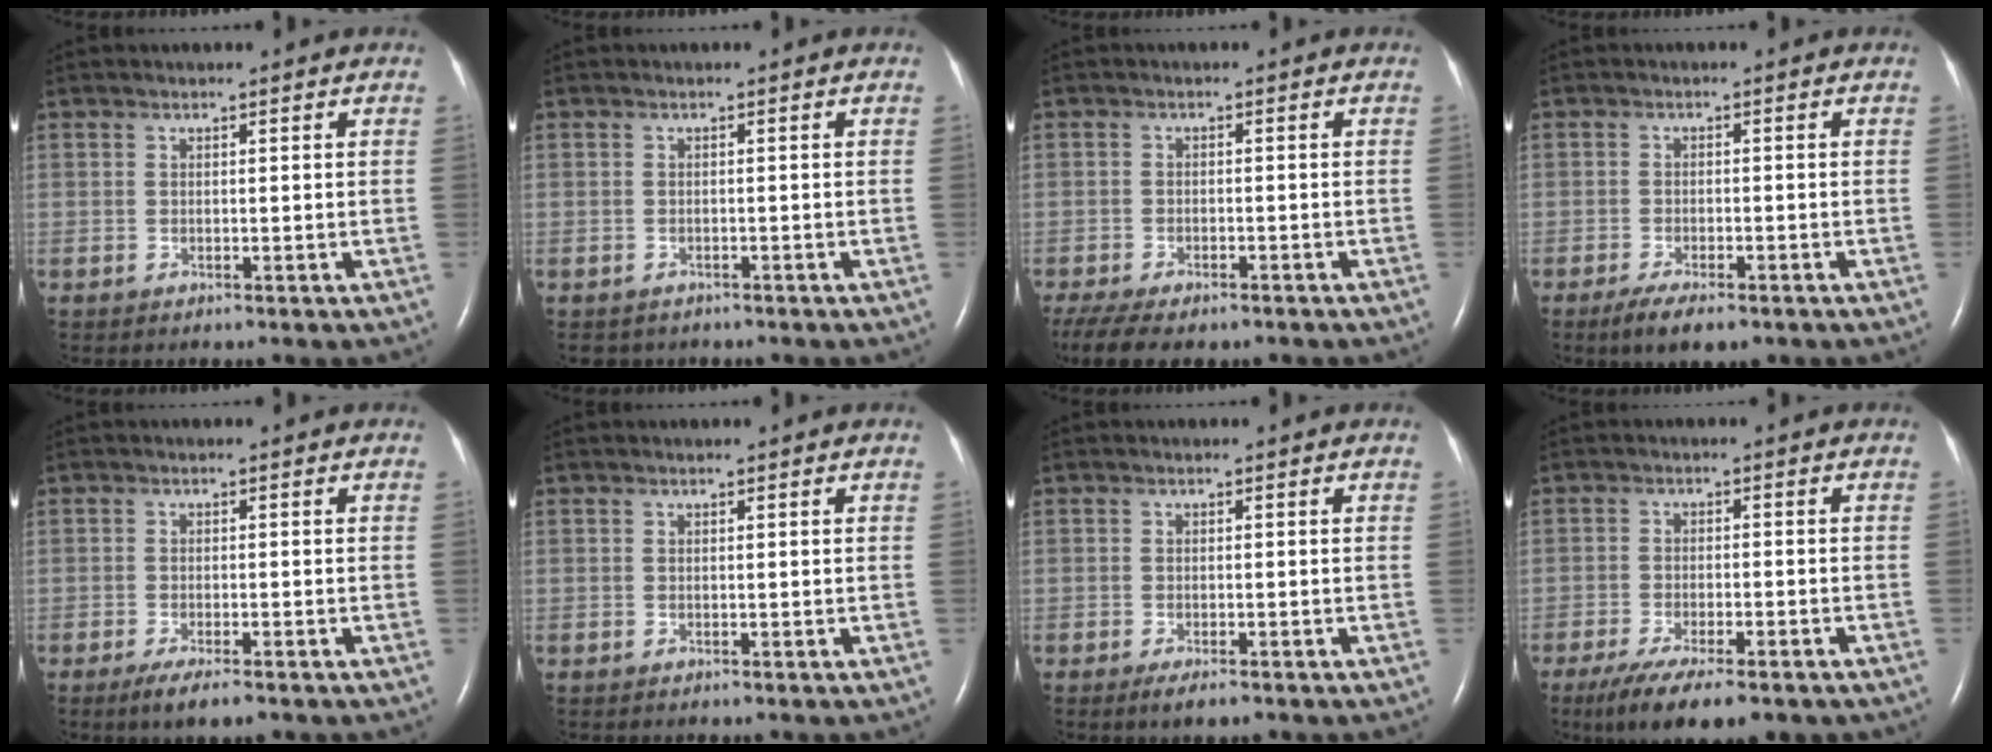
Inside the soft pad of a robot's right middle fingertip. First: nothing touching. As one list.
[{"total": 2.0, "force": [-1.7, 1.1, 0.1], "torque": [-0.008, 0.001, -0.021]}, {"total": 11.1, "force": [-8.4, 4.2, 5.9], "torque": [-0.123, -0.007, -0.119]}, {"total": 5.2, "force": [-3.6, 1.4, 3.5], "torque": [-0.061, -0.009, -0.052]}, {"total": 4.0, "force": [-2.7, 0.7, 2.9], "torque": [-0.052, -0.009, -0.040]}, {"total": 0.0}, {"total": 2.4, "force": [-1.6, 0.5, 1.7], "torque": [-0.030, -0.005, -0.024]}, {"total": 11.7, "force": [-8.4, 3.1, 7.5], "torque": [-0.121, -0.020, -0.125]}]